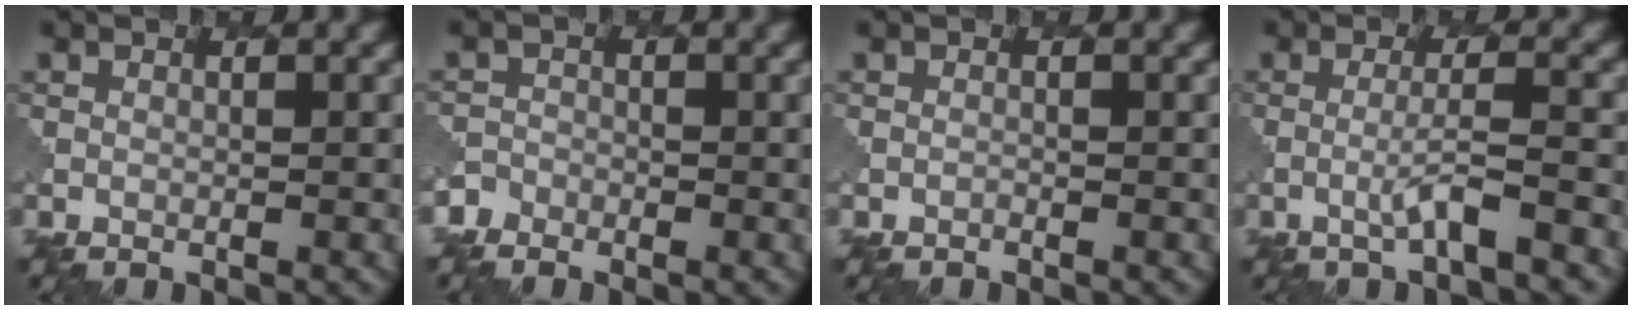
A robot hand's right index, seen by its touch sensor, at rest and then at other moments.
{"total": 1.8, "force": [-1.5, 0.9, -0.4], "torque": [0.010, 0.000, -0.033]}
{"total": 0.0}
{"total": 2.4, "force": [-0.8, 0.1, 2.3], "torque": [-0.039, 0.009, -0.018]}